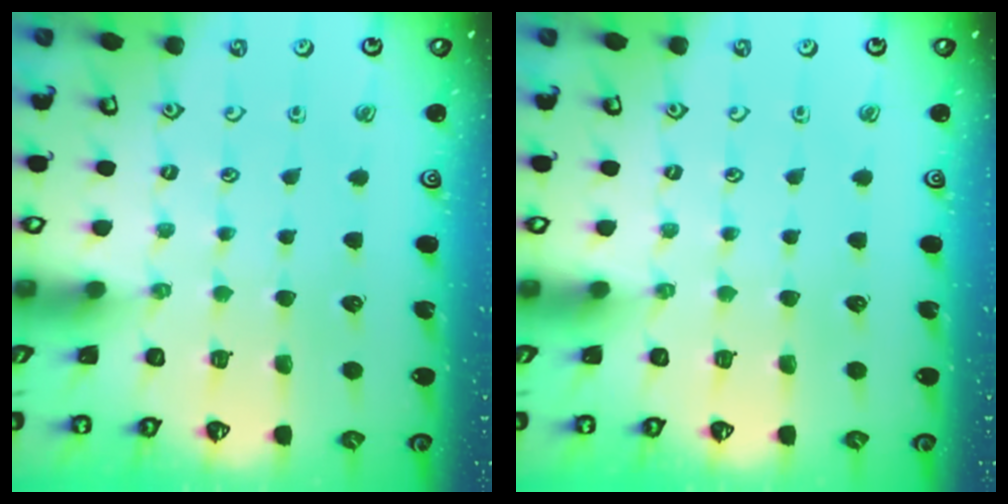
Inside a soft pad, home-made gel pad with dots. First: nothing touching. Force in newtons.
{"total": 0.0}